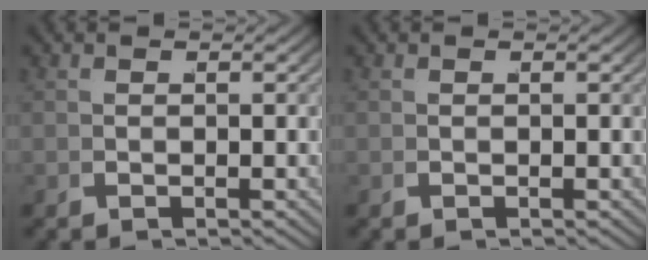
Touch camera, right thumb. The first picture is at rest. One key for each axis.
{"total": 0.0}